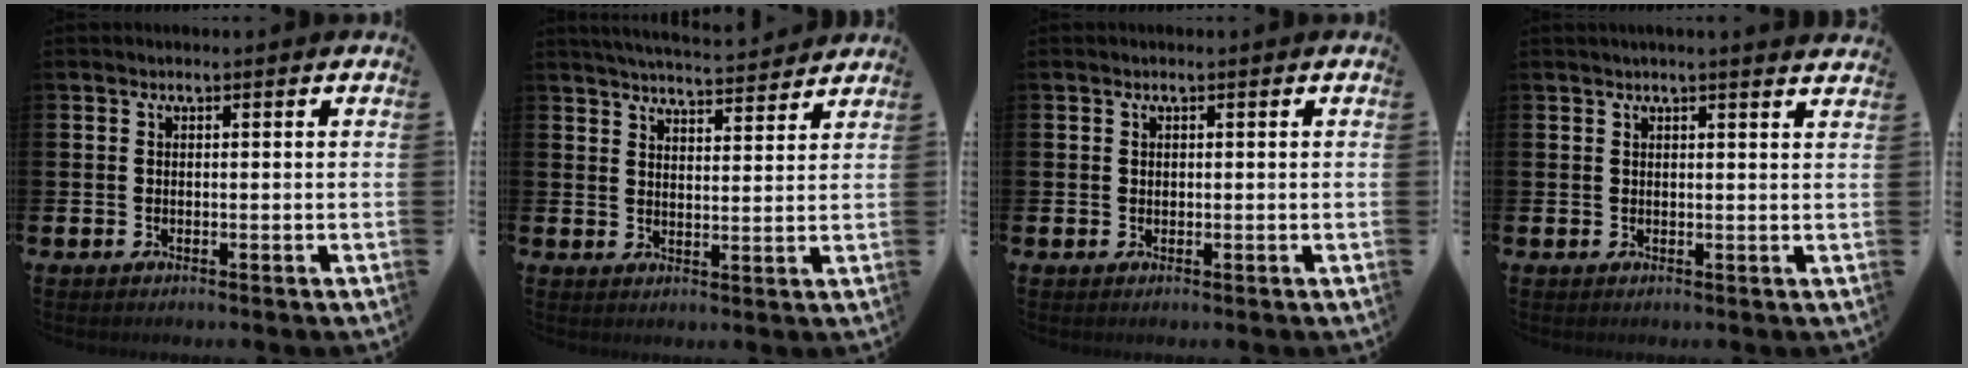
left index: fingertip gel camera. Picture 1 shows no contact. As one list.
[{"total": 5.0, "force": [5.0, 0.2, 0.6], "torque": [-0.021, -0.032, 0.087]}, {"total": 0.6, "force": [0.4, 0.4, 0.1], "torque": [0.000, 0.003, 0.006]}, {"total": 1.6, "force": [1.5, -0.3, 0.4], "torque": [-0.004, -0.006, 0.027]}]